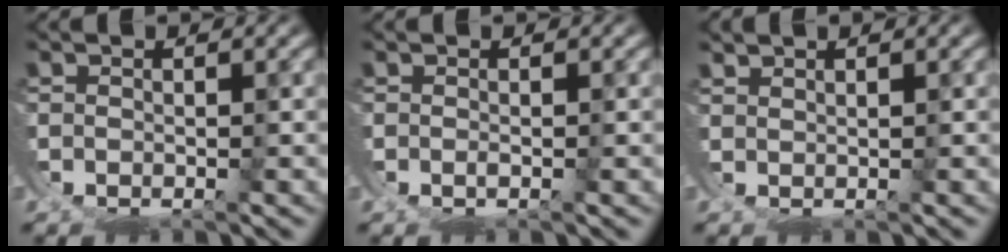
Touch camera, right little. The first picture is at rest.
{"total": 0.6, "force": [-0.1, -0.2, 0.6], "torque": [-0.010, -0.007, 0.003]}
{"total": 2.2, "force": [1.7, -1.2, -0.7], "torque": [0.020, 0.006, 0.029]}